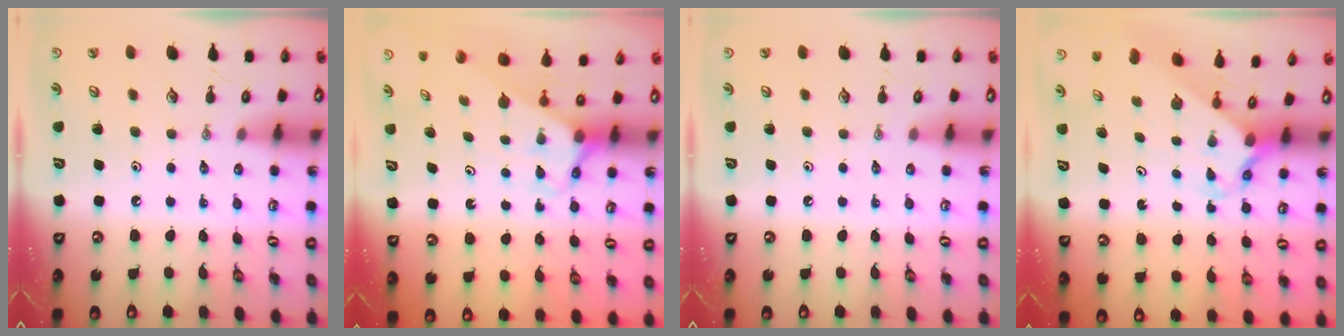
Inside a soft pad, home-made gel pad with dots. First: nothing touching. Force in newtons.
{"total": 2.7, "press": 2.7, "slide": 0.2}
{"total": 0.0}
{"total": 2.4, "press": 2.4, "slide": 0.2}